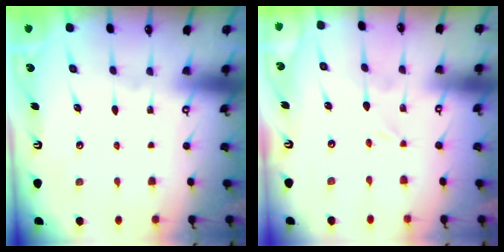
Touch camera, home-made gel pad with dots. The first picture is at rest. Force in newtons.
{"total": 0.0}